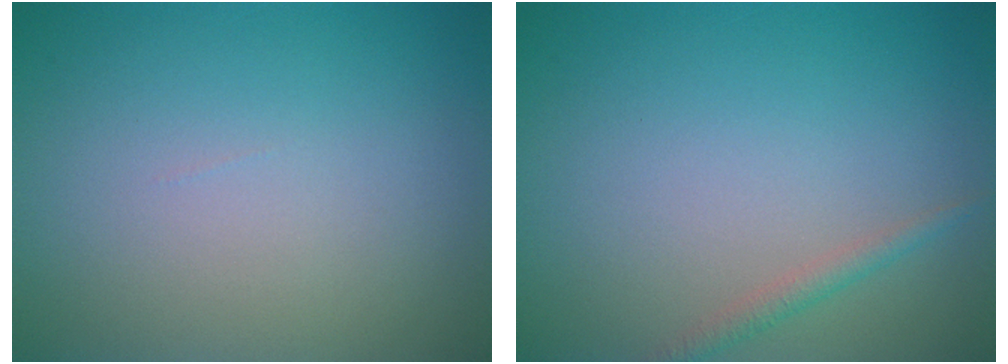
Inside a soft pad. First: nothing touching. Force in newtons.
{"total": 1.2, "press": 1.2, "slide": 0.0}